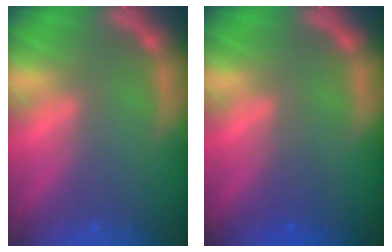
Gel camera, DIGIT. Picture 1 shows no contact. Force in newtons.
{"total": 1.5}